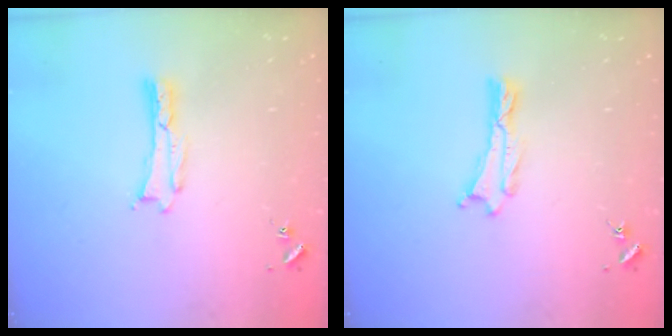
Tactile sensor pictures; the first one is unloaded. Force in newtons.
{"total": 0.0}